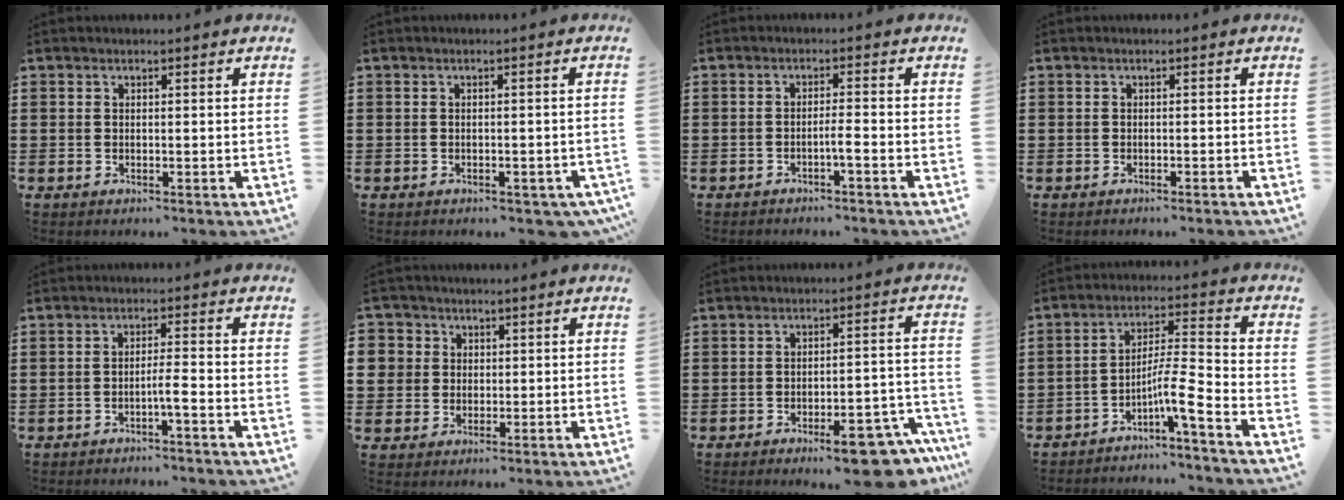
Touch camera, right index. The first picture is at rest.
{"total": 1.4, "force": [-1.2, 0.4, 0.5], "torque": [-0.013, 0.001, -0.025]}
{"total": 2.2, "force": [-1.2, -0.3, 1.8], "torque": [-0.031, -0.002, -0.021]}
{"total": 0.6, "force": [-0.5, -0.1, 0.2], "torque": [-0.005, -0.001, -0.011]}
{"total": 2.8, "force": [-1.4, -0.2, 2.4], "torque": [-0.042, -0.002, -0.027]}
{"total": 4.1, "force": [1.0, 4.0, 0.2], "torque": [-0.026, 0.015, 0.017]}
{"total": 8.3, "force": [-6.2, 1.5, 5.4], "torque": [-0.066, 0.009, -0.107]}
{"total": 7.2, "force": [-4.3, 0.1, 5.8], "torque": [-0.106, -0.011, -0.083]}